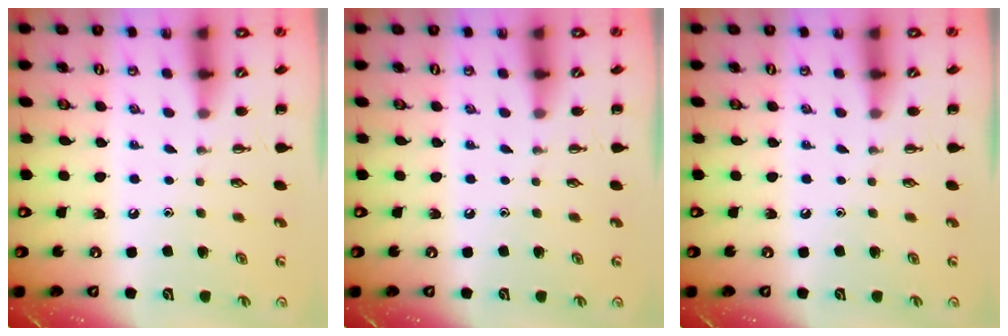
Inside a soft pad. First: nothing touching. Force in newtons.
{"total": 0.0}
{"total": 0.0}